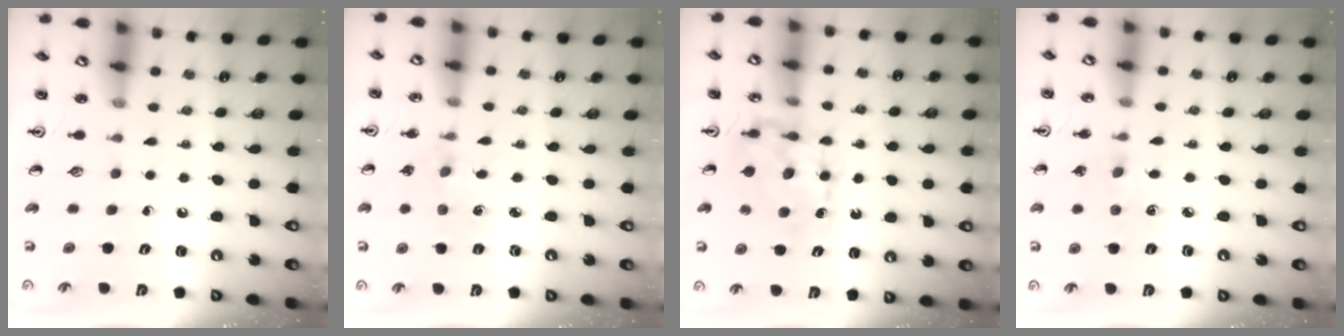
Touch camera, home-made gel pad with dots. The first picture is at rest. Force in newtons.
{"total": 2.2, "press": 2.2, "slide": 0.2}
{"total": 8.2, "press": 8.1, "slide": 0.8}
{"total": 5.9, "press": 5.8, "slide": 0.6}